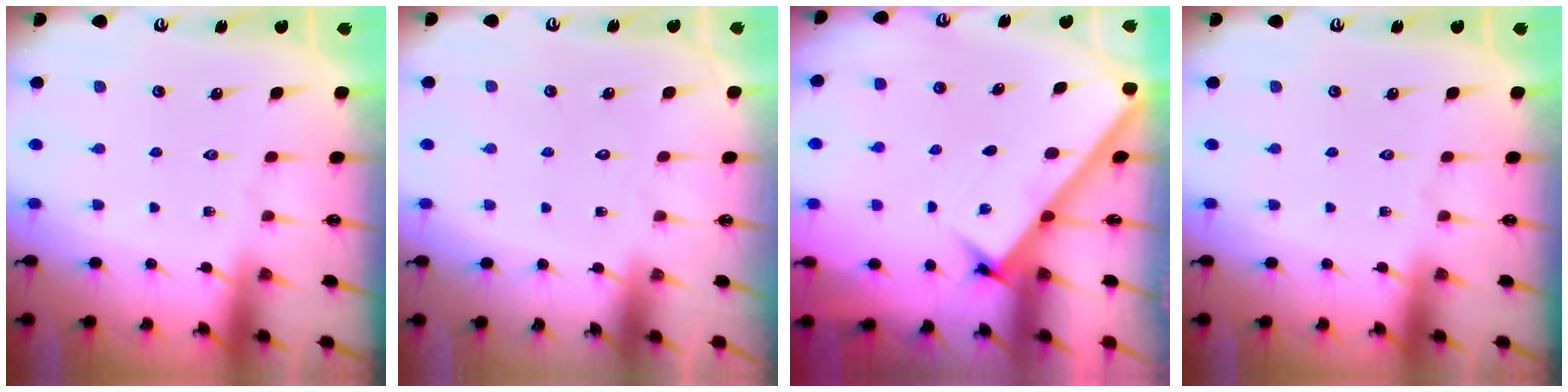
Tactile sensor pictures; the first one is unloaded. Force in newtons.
{"total": 1.7, "press": 1.7, "slide": 0.1}
{"total": 2.8, "press": 2.7, "slide": 0.4}
{"total": 0.0}